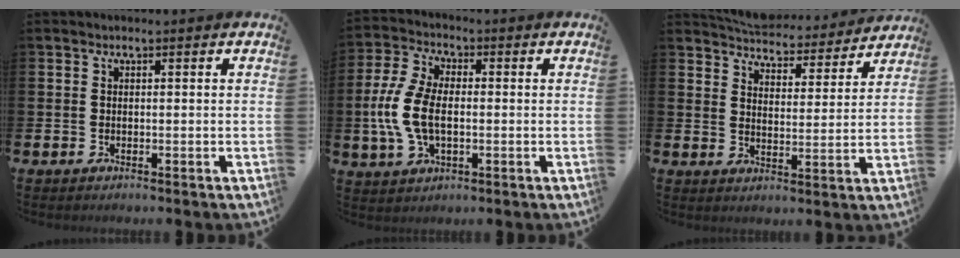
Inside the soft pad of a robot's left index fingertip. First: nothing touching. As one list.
[{"total": 8.4, "force": [-0.4, 4.9, 6.8], "torque": [-0.165, 0.011, -0.011]}, {"total": 5.8, "force": [5.7, 1.1, 0.5], "torque": [-0.026, -0.046, 0.097]}]